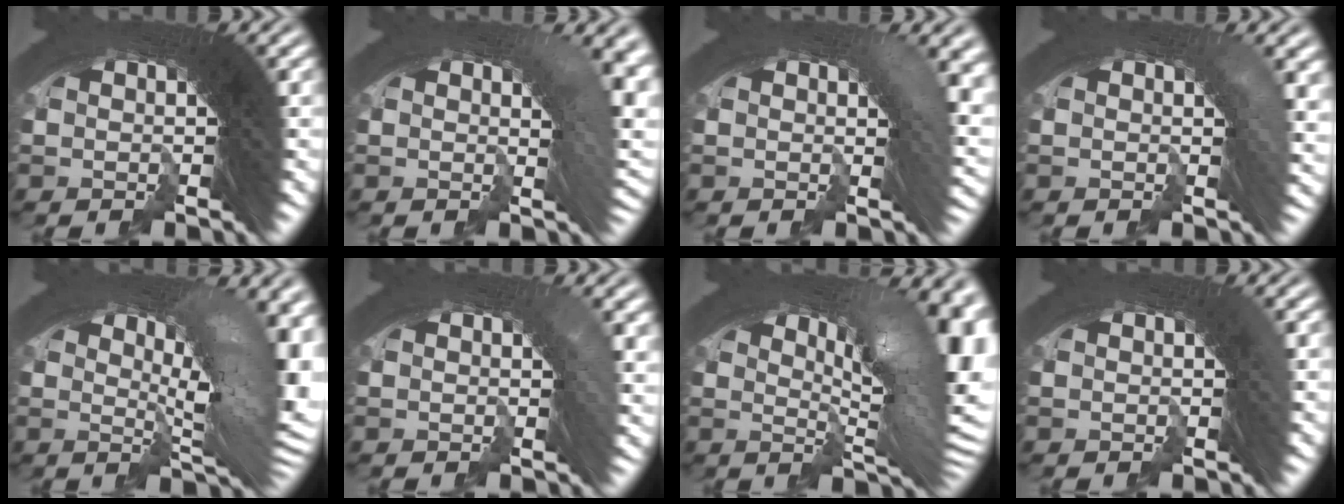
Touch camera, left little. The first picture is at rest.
{"total": 4.9, "force": [0.6, 2.3, 4.3], "torque": [-0.027, 0.015, -0.001]}
{"total": 3.9, "force": [0.5, 1.6, 3.5], "torque": [-0.019, 0.013, -0.001]}
{"total": 2.4, "force": [0.4, 0.8, 2.3], "torque": [-0.014, 0.007, 0.000]}
{"total": 9.5, "force": [1.2, 3.8, 8.7], "torque": [-0.091, 0.014, 0.007]}
{"total": 2.1, "force": [0.3, 0.7, 2.0], "torque": [-0.010, 0.007, 0.000]}
{"total": 11.1, "force": [1.2, 4.5, 10.1], "torque": [-0.115, 0.016, 0.007]}
{"total": 0.5, "force": [0.1, 0.1, 0.5], "torque": [-0.004, 0.002, 0.001]}